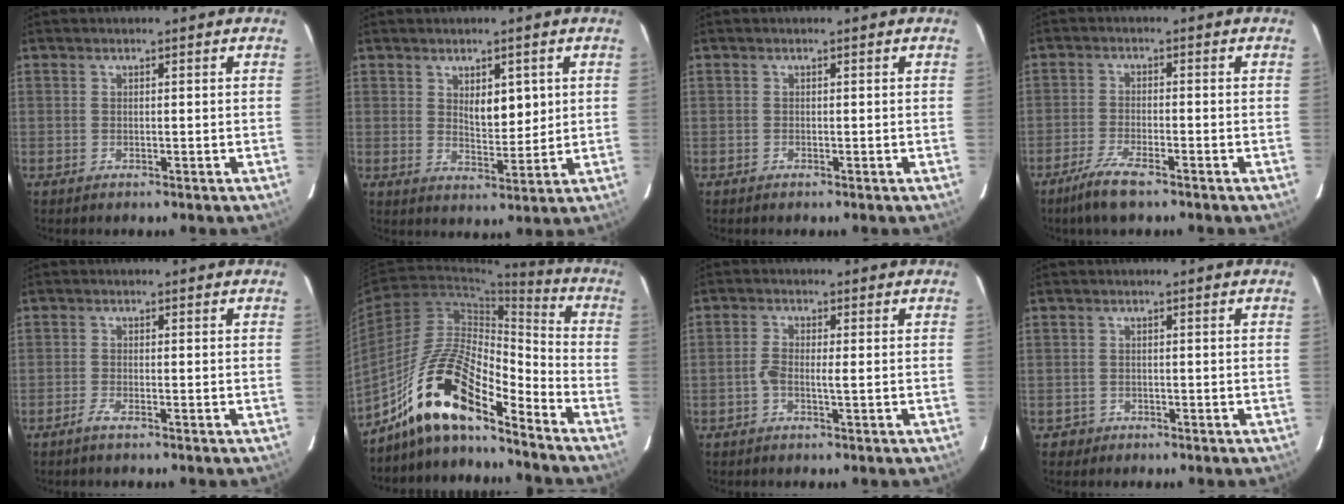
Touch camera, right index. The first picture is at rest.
{"total": 5.1, "force": [1.7, 2.3, 4.2], "torque": [-0.066, -0.005, 0.033]}
{"total": 0.0}
{"total": 5.3, "force": [-3.8, 0.6, 3.5], "torque": [-0.077, -0.011, -0.070]}
{"total": 1.4, "force": [-1.1, 0.0, 0.9], "torque": [-0.023, -0.002, -0.023]}
{"total": 14.7, "force": [-10.8, 3.4, 9.4], "torque": [-0.179, 0.026, -0.191]}
{"total": 2.7, "force": [-0.5, 0.5, 2.6], "torque": [-0.055, 0.008, -0.010]}
{"total": 1.6, "force": [-0.8, 1.3, -0.3], "torque": [-0.001, 0.007, -0.015]}